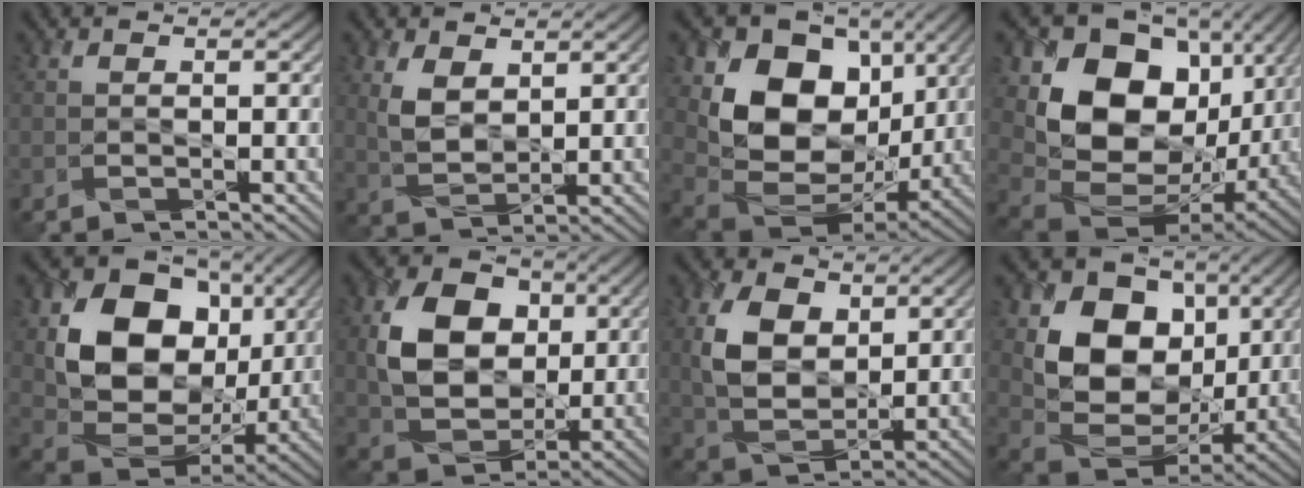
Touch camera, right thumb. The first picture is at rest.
{"total": 5.1, "force": [2.3, 3.0, 3.5], "torque": [-0.087, -0.008, 0.048]}
{"total": 14.8, "force": [3.1, 11.1, 9.3], "torque": [-0.188, -0.012, 0.067]}
{"total": 16.4, "force": [2.8, 12.3, 10.4], "torque": [-0.225, -0.015, 0.064]}
{"total": 15.8, "force": [3.5, 11.8, 10.0], "torque": [-0.203, -0.004, 0.069]}
{"total": 11.2, "force": [1.9, 8.3, 7.2], "torque": [-0.156, 0.000, 0.035]}
{"total": 9.9, "force": [2.9, 6.3, 7.0], "torque": [-0.171, 0.001, 0.057]}
{"total": 13.2, "force": [3.0, 10.0, 8.1], "torque": [-0.154, -0.007, 0.049]}